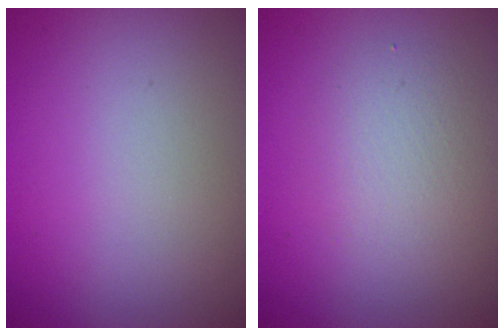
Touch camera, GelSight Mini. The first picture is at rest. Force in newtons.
{"total": 2.7, "press": 2.6, "slide": 0.3}